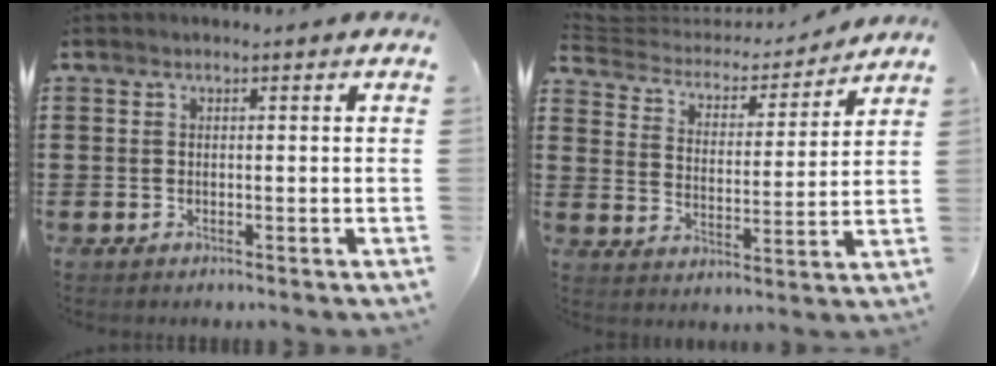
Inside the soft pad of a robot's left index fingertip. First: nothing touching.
{"total": 4.0, "force": [3.7, 1.1, 0.8], "torque": [-0.041, -0.023, 0.058]}